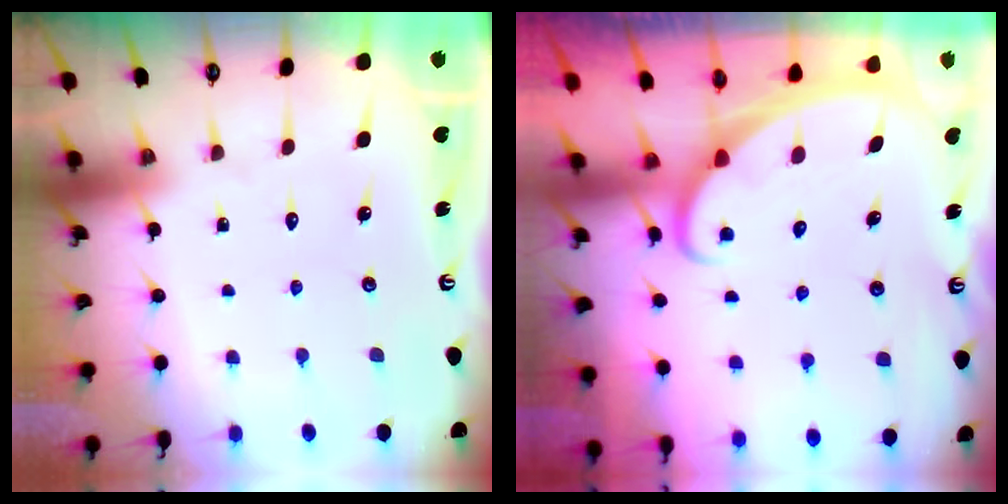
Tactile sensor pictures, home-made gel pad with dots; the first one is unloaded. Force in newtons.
{"total": 2.1, "press": 2.1, "slide": 0.1}